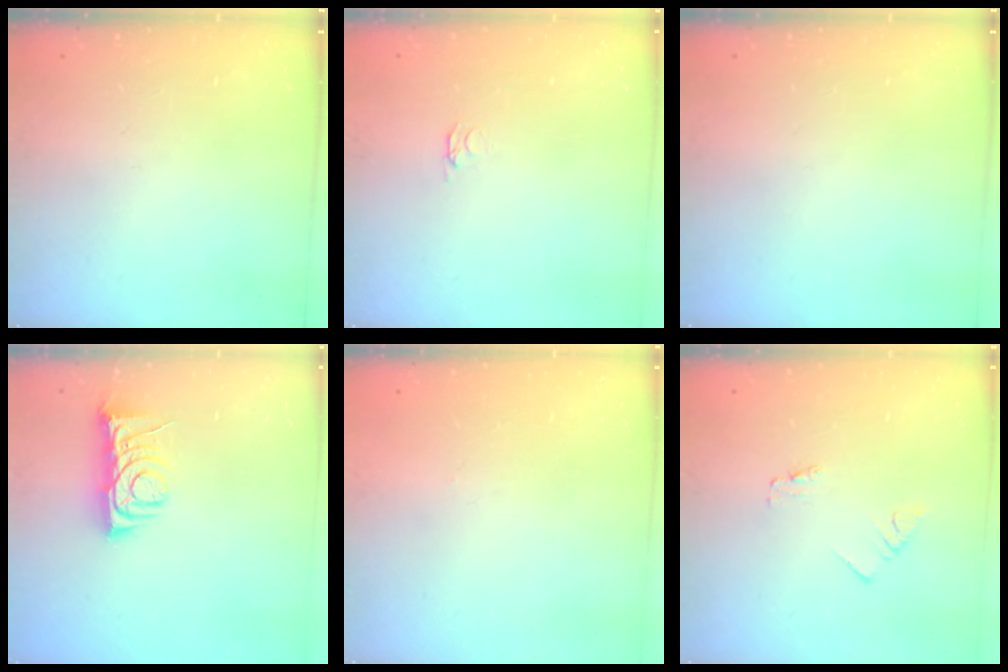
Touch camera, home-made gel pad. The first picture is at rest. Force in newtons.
{"total": 2.1, "press": 2.0, "slide": 0.3}
{"total": 0.0}
{"total": 7.1, "press": 7.0, "slide": 1.0}
{"total": 0.0}
{"total": 0.0}